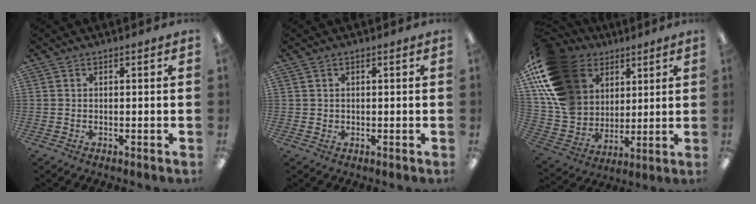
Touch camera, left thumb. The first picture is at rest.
{"total": 0.9, "force": [0.4, 0.8, 0.0], "torque": [-0.001, 0.004, 0.007]}
{"total": 19.9, "force": [8.5, 15.1, 9.8], "torque": [-0.211, -0.035, 0.168]}